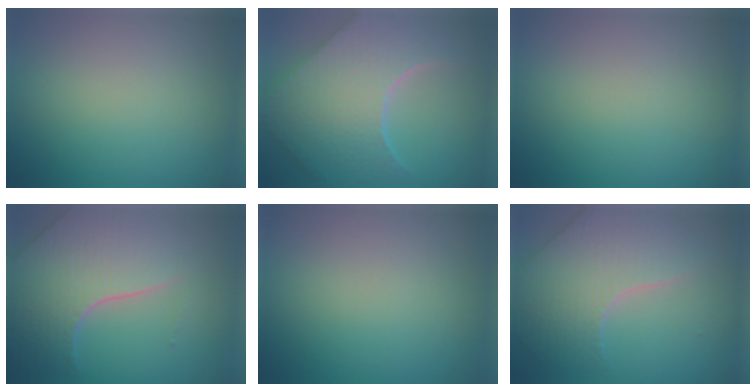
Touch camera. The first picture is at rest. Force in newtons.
{"total": 9.7, "press": 7.0, "slide": 6.7}
{"total": 0.0}
{"total": 8.1, "press": 5.7, "slide": 5.7}
{"total": 0.0}
{"total": 4.5, "press": 4.3, "slide": 1.1}